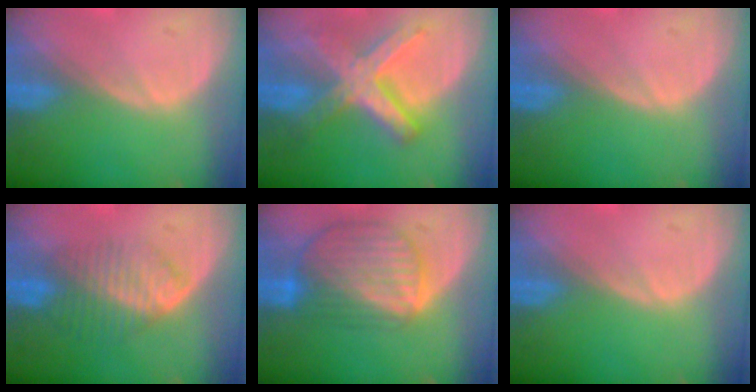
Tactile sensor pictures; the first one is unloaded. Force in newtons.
{"total": 8.6, "press": 8.6, "slide": 0.7}
{"total": 0.0}
{"total": 6.7, "press": 5.9, "slide": 3.2}
{"total": 9.1, "press": 7.8, "slide": 4.7}
{"total": 0.0}